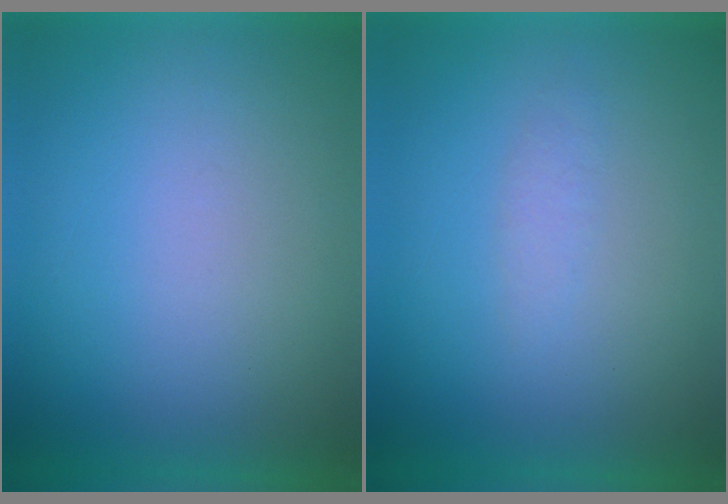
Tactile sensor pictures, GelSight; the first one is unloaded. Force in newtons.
{"total": 1.3}